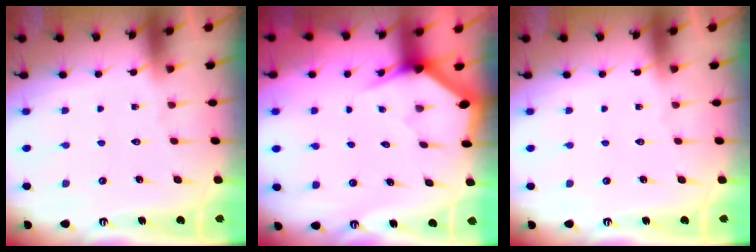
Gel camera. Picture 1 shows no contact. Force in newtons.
{"total": 3.1, "press": 3.1, "slide": 0.0}
{"total": 0.0}